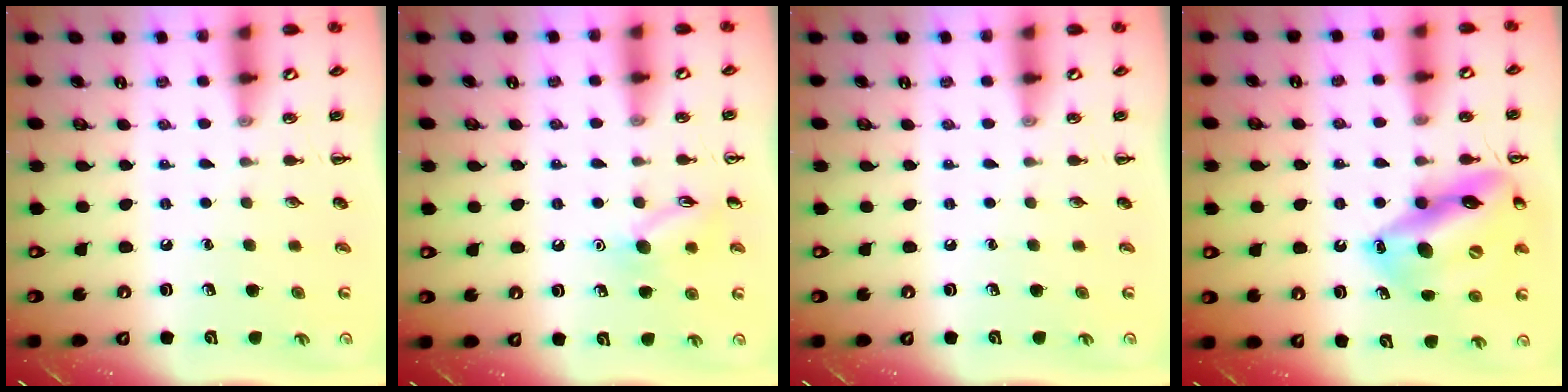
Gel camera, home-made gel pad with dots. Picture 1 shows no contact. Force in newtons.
{"total": 9.6, "press": 9.5, "slide": 0.6}
{"total": 0.0}
{"total": 18.6, "press": 17.9, "slide": 5.1}